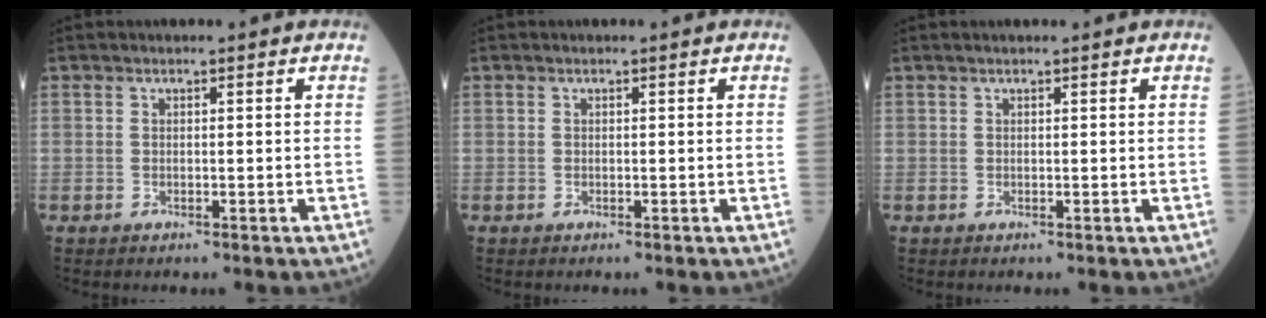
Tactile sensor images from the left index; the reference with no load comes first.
{"total": 0.0}
{"total": 1.3, "force": [1.1, 0.1, 0.7], "torque": [-0.009, 0.017, 0.019]}